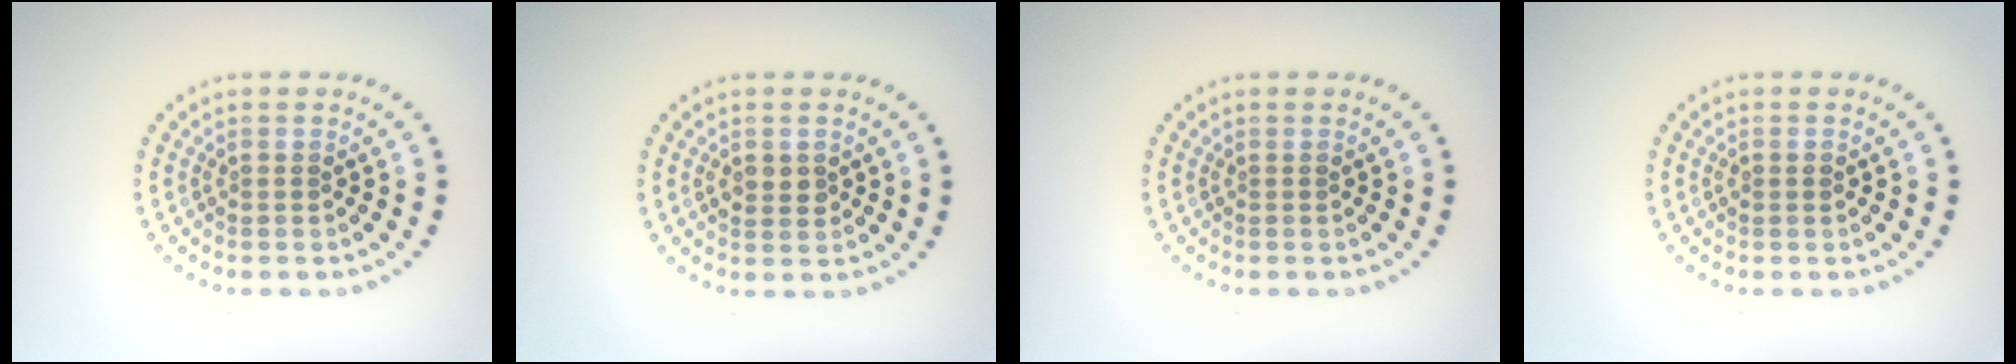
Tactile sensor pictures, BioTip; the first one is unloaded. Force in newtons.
{"total": 1.7, "press": 1.7, "slide": 0.3}
{"total": 0.0}
{"total": 0.8, "press": 0.7, "slide": 0.1}